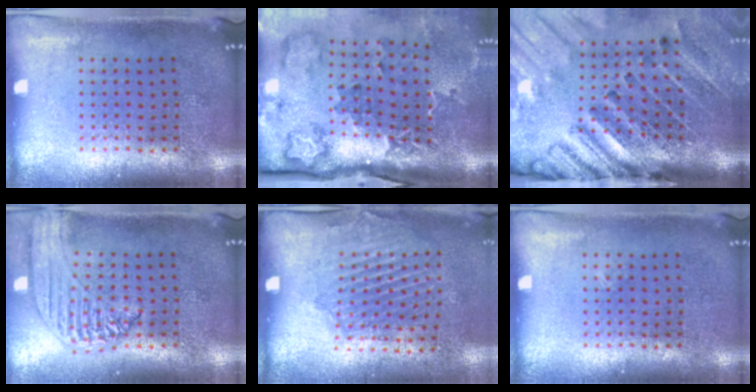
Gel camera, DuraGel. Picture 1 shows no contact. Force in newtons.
{"total": 3.0, "press": 2.2, "slide": 2.0}
{"total": 4.7, "press": 3.4, "slide": 3.2}
{"total": 1.5, "press": 1.4, "slide": 0.3}
{"total": 1.8, "press": 1.3, "slide": 1.2}
{"total": 0.0}